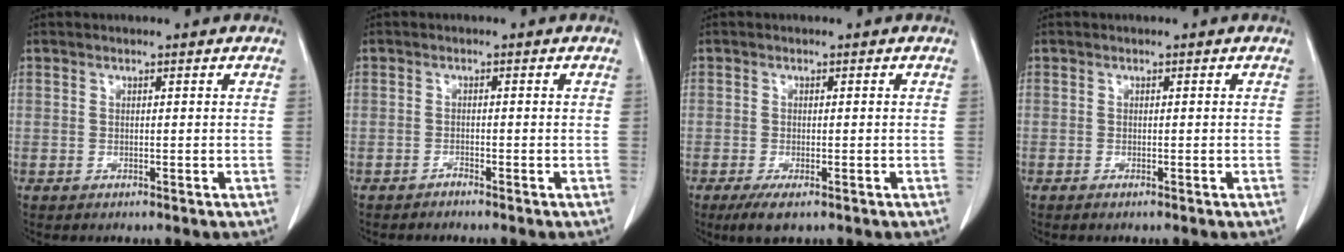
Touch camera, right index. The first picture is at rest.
{"total": 0.7, "force": [-0.7, -0.1, 0.2], "torque": [-0.004, 0.000, -0.014]}
{"total": 3.2, "force": [-2.0, 0.9, 2.4], "torque": [-0.048, -0.007, -0.032]}
{"total": 0.6, "force": [-0.4, -0.1, 0.4], "torque": [-0.009, -0.001, -0.008]}